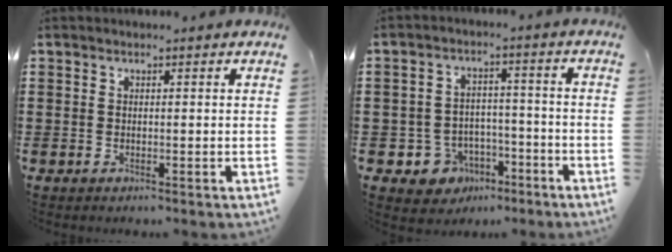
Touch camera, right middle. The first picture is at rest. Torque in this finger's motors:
{"motor_torque": [-0.06, -0.36, 0.06, 0.01]}